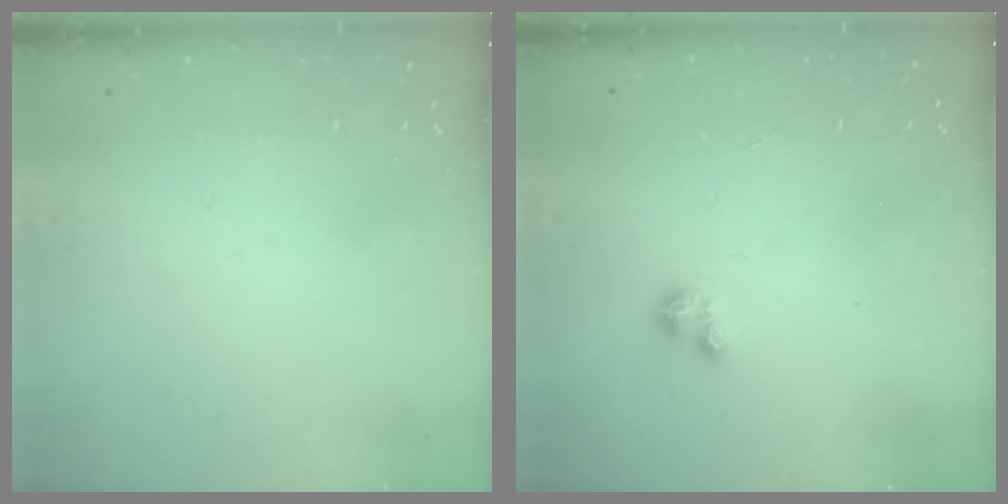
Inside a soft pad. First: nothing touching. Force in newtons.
{"total": 0.7, "press": 0.6, "slide": 0.2}